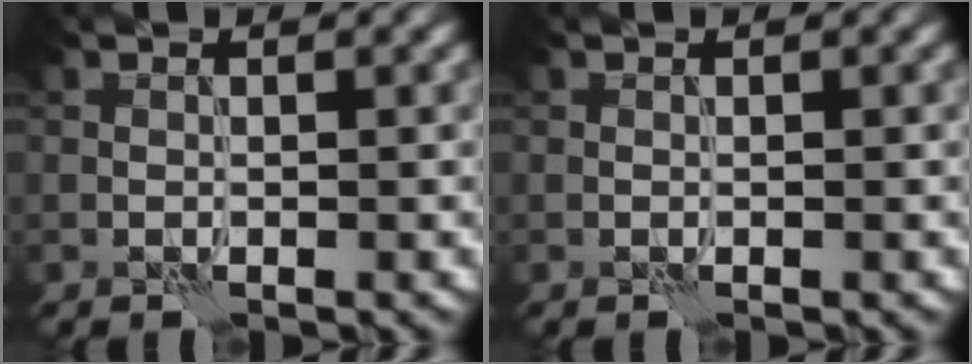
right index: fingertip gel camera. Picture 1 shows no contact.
{"total": 0.0}